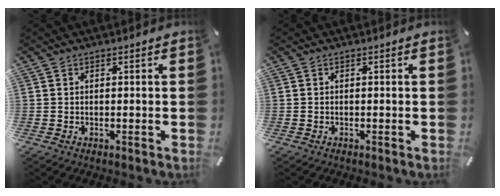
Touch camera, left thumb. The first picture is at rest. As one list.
[{"total": 0.0}]